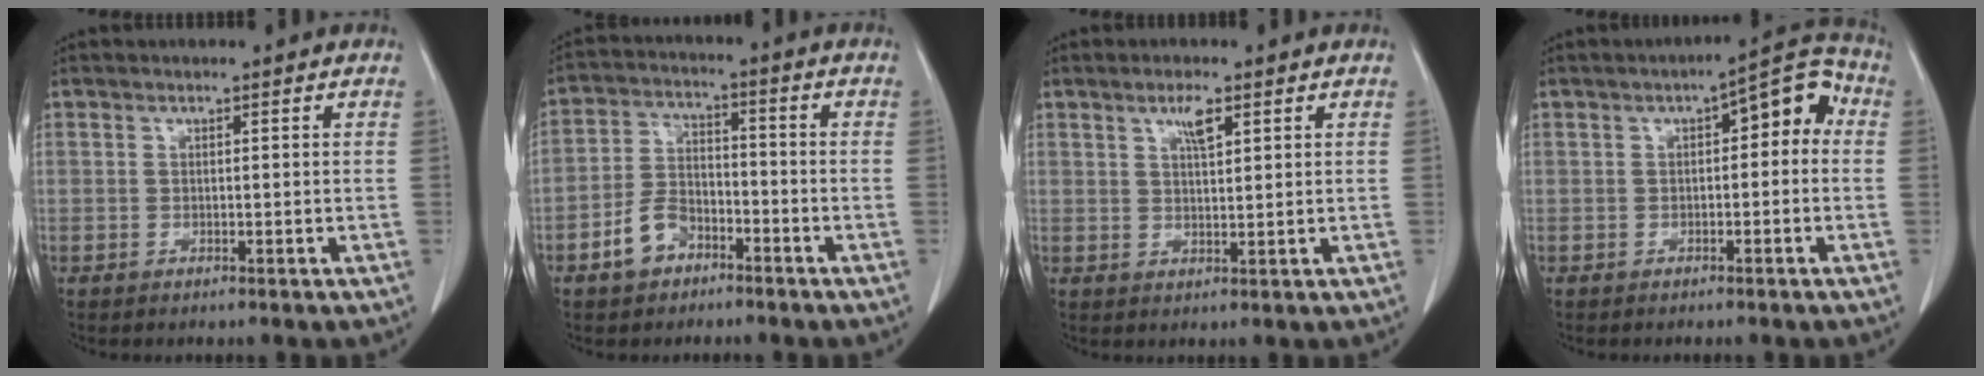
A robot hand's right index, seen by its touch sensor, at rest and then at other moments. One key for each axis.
{"total": 6.6, "fx": -3.8, "fy": 4.3, "fz": 3.4, "tx": -0.076, "ty": 0.016, "tz": -0.066}
{"total": 3.2, "fx": 1.8, "fy": 0.7, "fz": 2.6, "tx": -0.048, "ty": 0.000, "tz": 0.032}
{"total": 7.7, "fx": 1.2, "fy": 3.1, "fz": 7.0, "tx": -0.087, "ty": 0.042, "tz": 0.010}